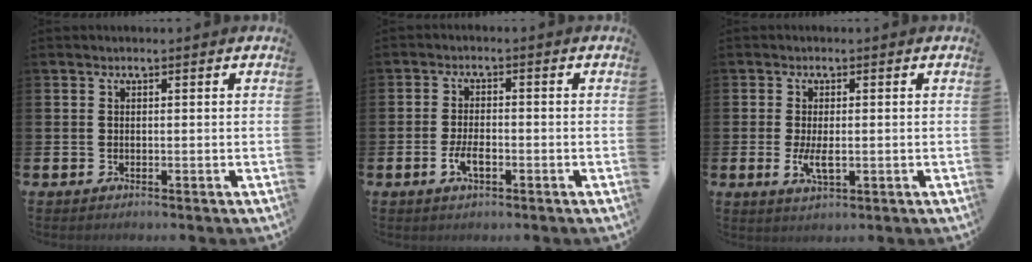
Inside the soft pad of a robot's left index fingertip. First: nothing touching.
{"total": 3.3, "force": [-1.0, 1.5, 2.7], "torque": [-0.051, -0.001, -0.021]}
{"total": 3.3, "force": [-0.1, 1.4, 3.0], "torque": [-0.045, -0.001, -0.005]}